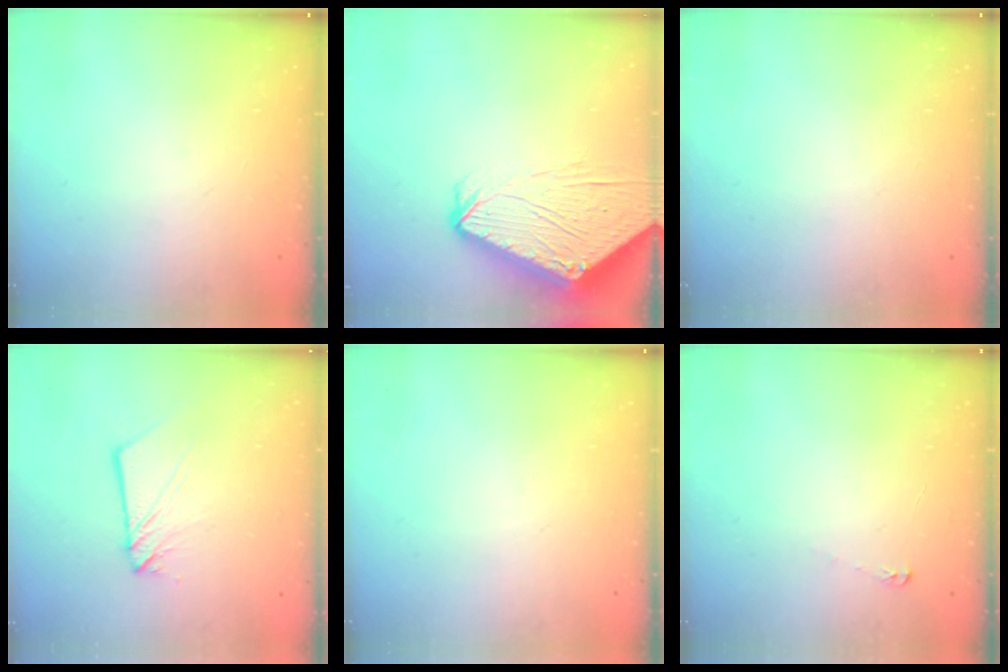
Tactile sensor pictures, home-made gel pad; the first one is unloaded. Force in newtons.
{"total": 8.6, "press": 8.6, "slide": 0.6}
{"total": 0.0}
{"total": 5.2, "press": 5.2, "slide": 0.7}
{"total": 0.0}
{"total": 3.5, "press": 3.5, "slide": 0.3}